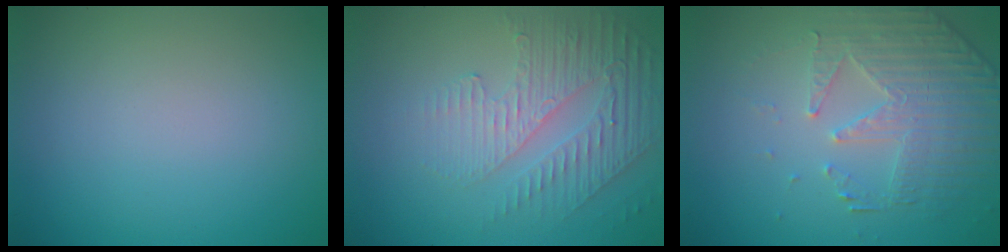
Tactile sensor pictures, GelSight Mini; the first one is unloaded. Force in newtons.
{"total": 5.1, "press": 3.3, "slide": 3.9}
{"total": 4.9, "press": 3.7, "slide": 3.2}